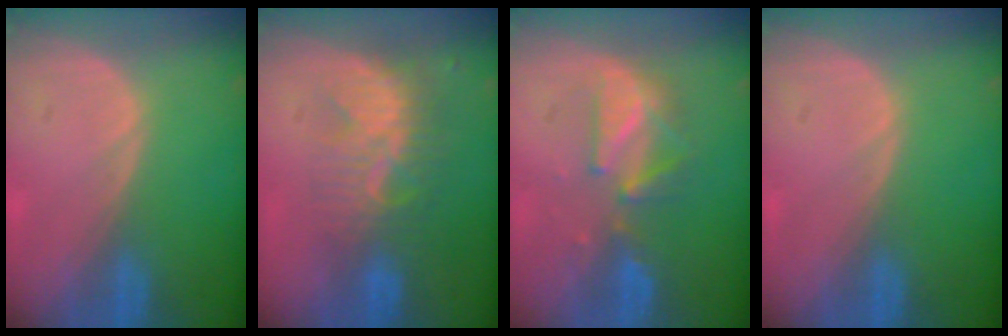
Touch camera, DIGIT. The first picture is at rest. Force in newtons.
{"total": 8.5, "press": 7.6, "slide": 3.8}
{"total": 5.7, "press": 5.7, "slide": 0.6}
{"total": 0.0}